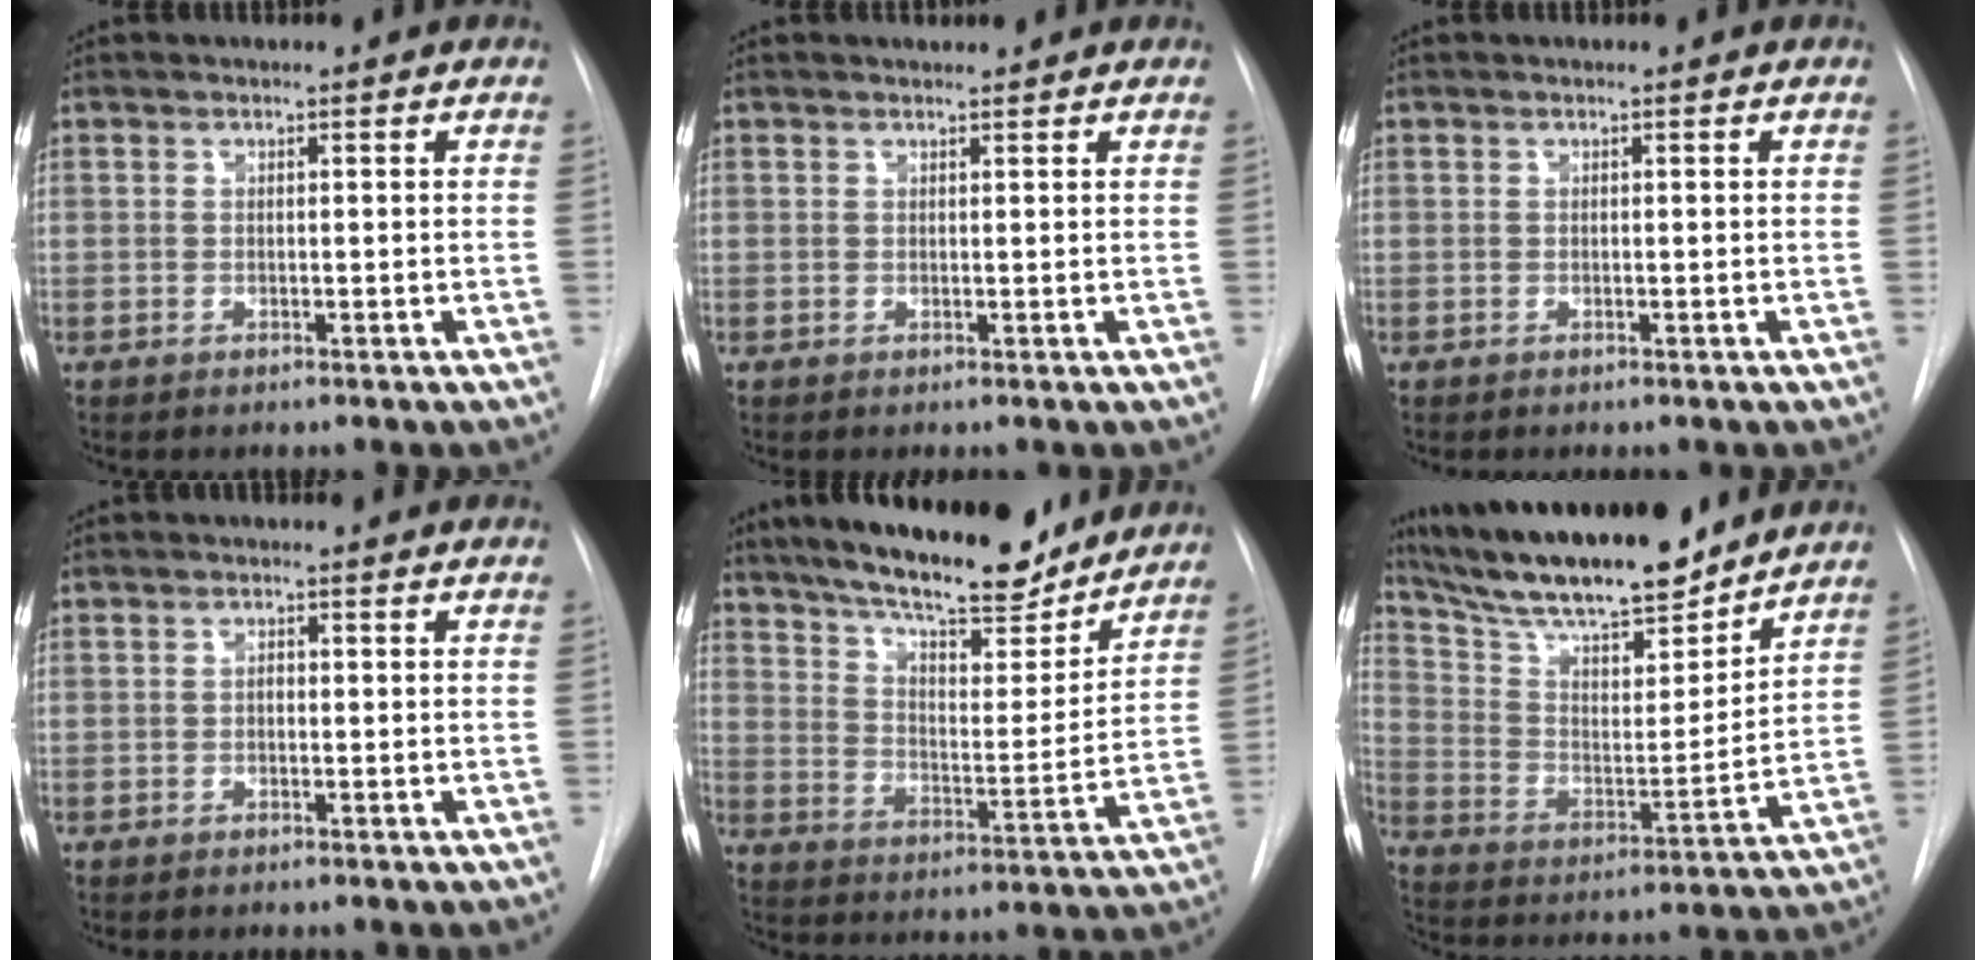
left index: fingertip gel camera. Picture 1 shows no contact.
{"total": 1.4, "force": [1.4, 0.3, 0.3], "torque": [-0.010, 0.012, 0.024]}
{"total": 0.0}
{"total": 0.8, "force": [-0.1, 0.5, 0.6], "torque": [-0.007, 0.003, -0.004]}
{"total": 20.0, "force": [17.0, 4.4, 9.5], "torque": [-0.152, -0.007, 0.254]}
{"total": 21.2, "force": [18.4, 3.5, 9.8], "torque": [-0.174, 0.002, 0.302]}